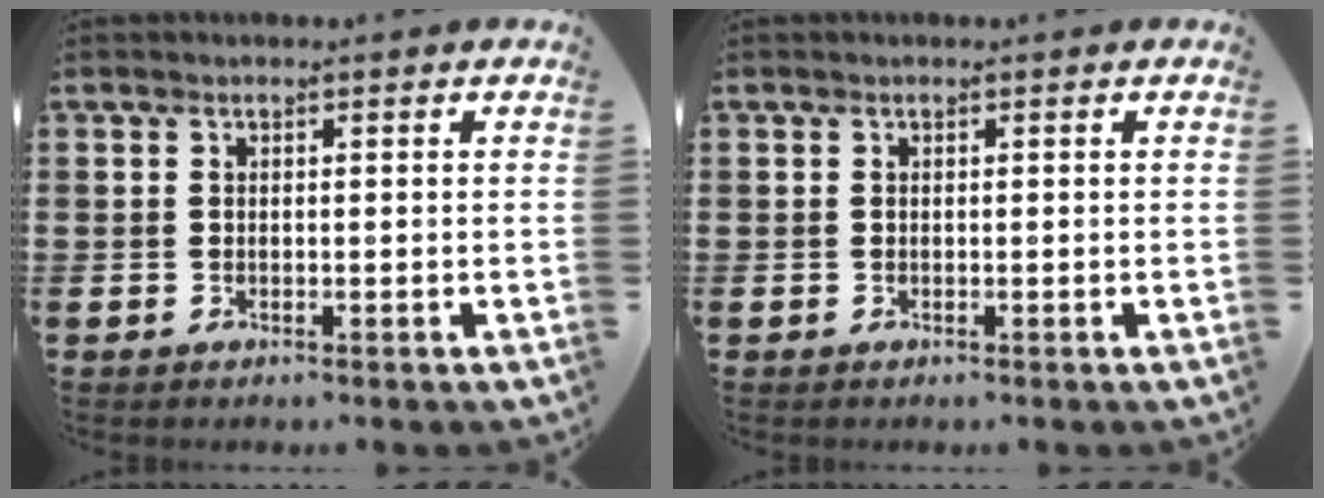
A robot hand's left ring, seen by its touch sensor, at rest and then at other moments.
{"total": 0.0}